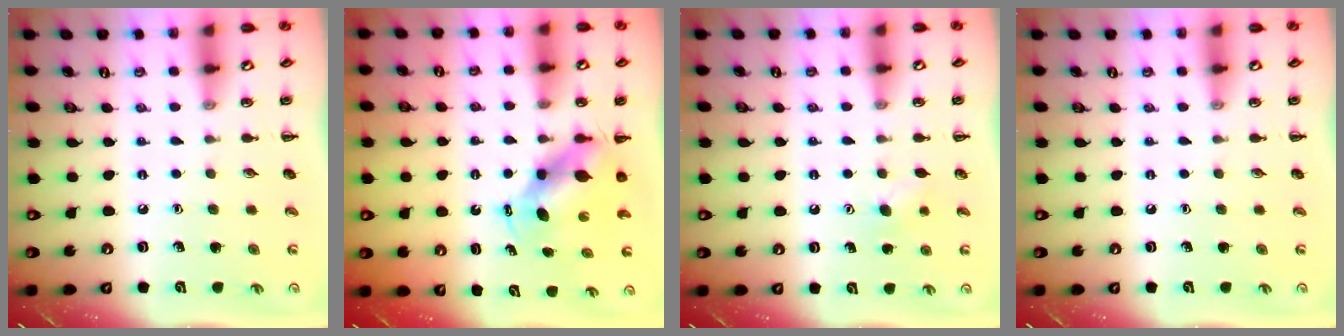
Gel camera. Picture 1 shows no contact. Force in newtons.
{"total": 5.5, "press": 5.3, "slide": 1.6}
{"total": 4.3, "press": 4.2, "slide": 1.0}
{"total": 0.0}